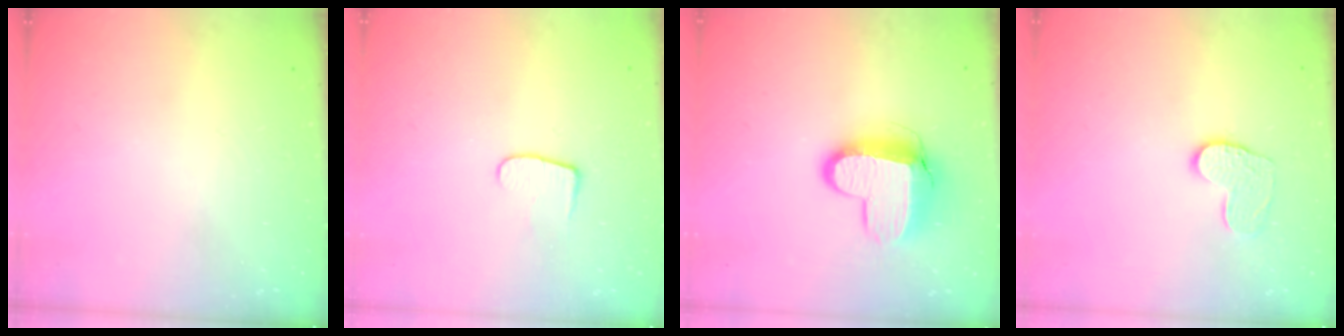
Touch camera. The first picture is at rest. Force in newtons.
{"total": 6.1, "press": 6.0, "slide": 0.6}
{"total": 12.8, "press": 12.8, "slide": 1.0}
{"total": 8.8, "press": 8.8, "slide": 0.7}